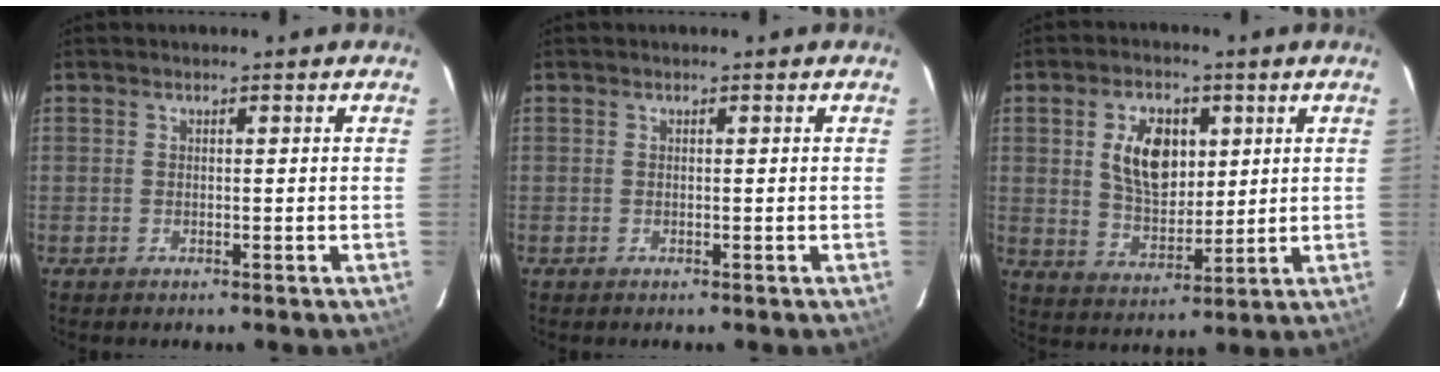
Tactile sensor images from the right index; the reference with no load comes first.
{"total": 0.0}
{"total": 10.8, "force": [3.1, 6.5, 8.1], "torque": [-0.147, 0.012, 0.066]}